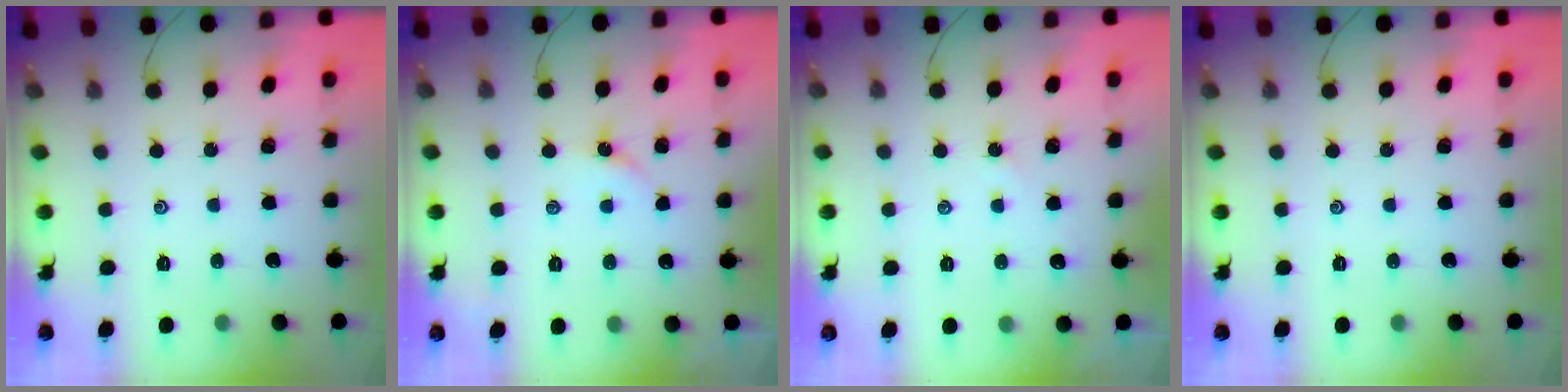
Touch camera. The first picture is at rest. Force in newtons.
{"total": 2.0, "press": 1.9, "slide": 0.3}
{"total": 2.8, "press": 2.8, "slide": 0.5}
{"total": 0.0}